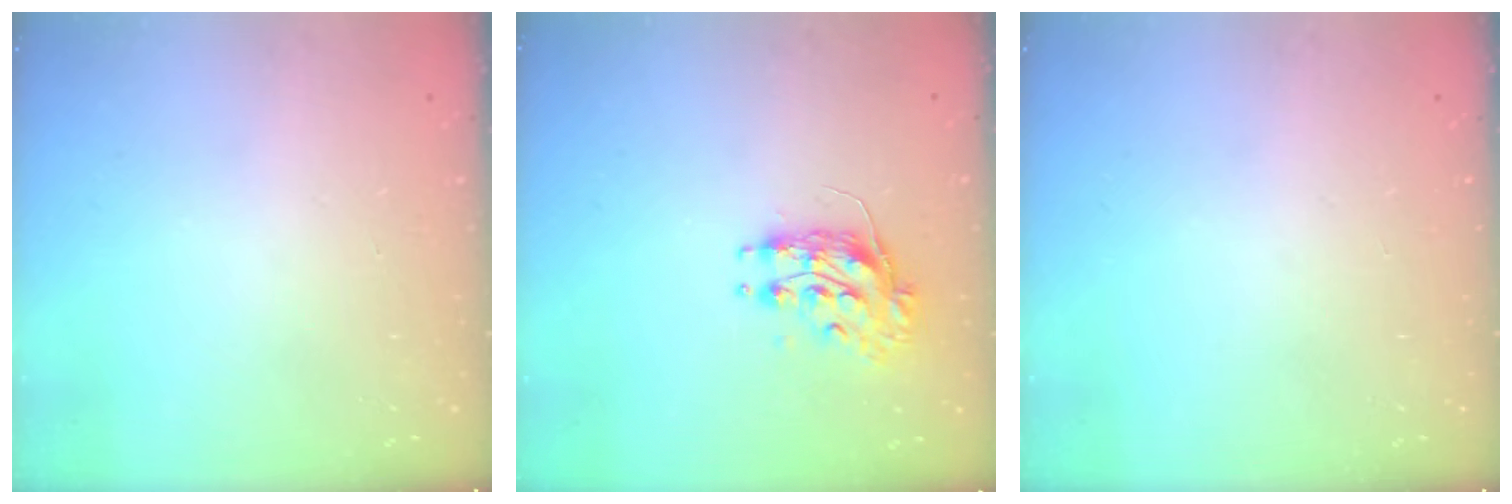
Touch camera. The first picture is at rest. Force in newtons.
{"total": 8.3, "press": 8.3, "slide": 0.2}
{"total": 0.0}